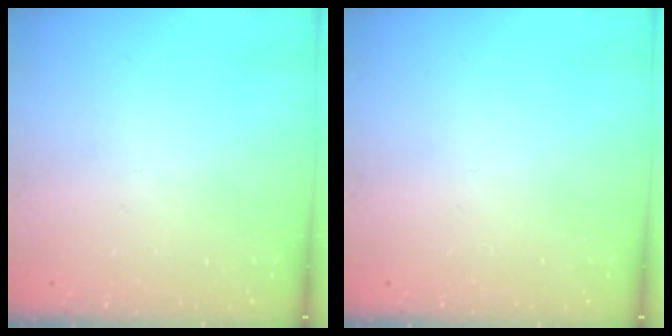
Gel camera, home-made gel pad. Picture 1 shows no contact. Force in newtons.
{"total": 0.0}